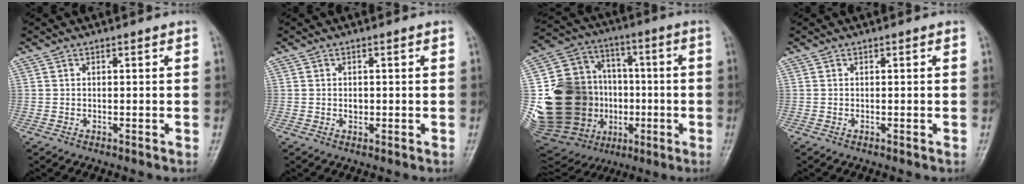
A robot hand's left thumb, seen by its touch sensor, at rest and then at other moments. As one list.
[{"total": 1.1, "force": [0.0, 0.9, 0.7], "torque": [-0.007, 0.001, 0.001]}, {"total": 30.7, "force": [-3.7, 23.7, 19.2], "torque": [-0.381, 0.053, -0.039]}, {"total": 0.0}]